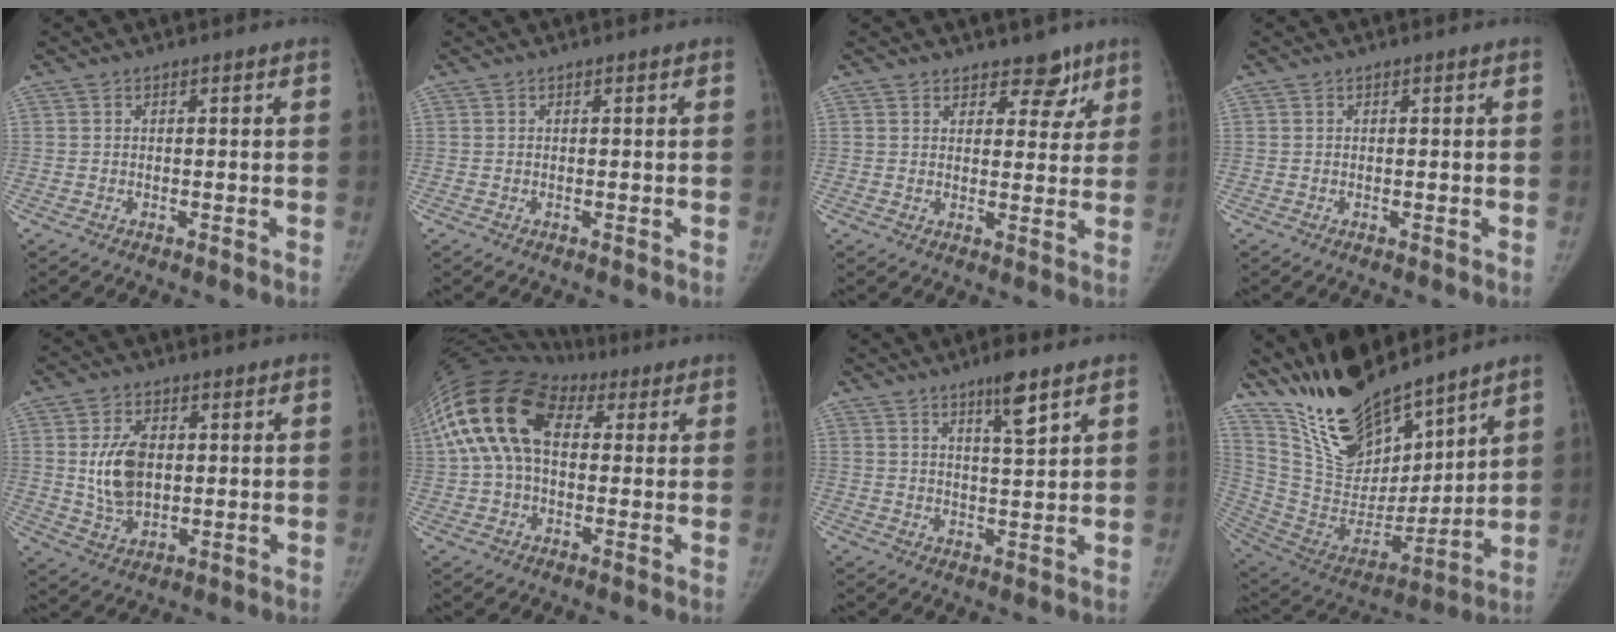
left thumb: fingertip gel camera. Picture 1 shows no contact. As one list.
[{"total": 0.0}, {"total": 5.9, "force": [4.2, 3.4, 2.3], "torque": [0.012, -0.021, 0.057]}, {"total": 0.0}, {"total": 9.5, "force": [1.5, 6.3, 7.0], "torque": [-0.112, -0.012, 0.036]}, {"total": 19.6, "force": [5.4, 12.5, 14.1], "torque": [-0.286, 0.054, 0.088]}, {"total": 6.1, "force": [4.0, 0.8, 4.6], "torque": [-0.072, -0.027, 0.066]}, {"total": 21.6, "force": [18.3, 7.1, 9.1], "torque": [-0.127, -0.105, 0.343]}]